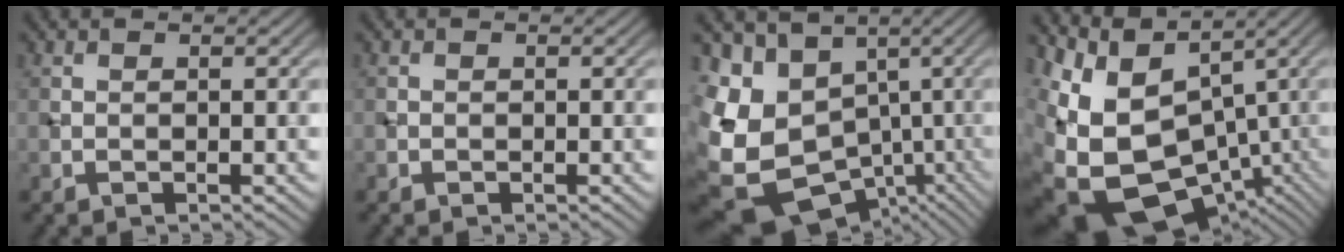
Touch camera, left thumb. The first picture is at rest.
{"total": 0.7, "force": [-0.4, 0.6, 0.0], "torque": [0.005, -0.004, -0.011]}
{"total": 18.2, "force": [-5.7, 14.4, 9.6], "torque": [-0.256, -0.035, -0.063]}
{"total": 15.9, "force": [-2.7, 10.0, 12.1], "torque": [-0.263, -0.018, -0.018]}